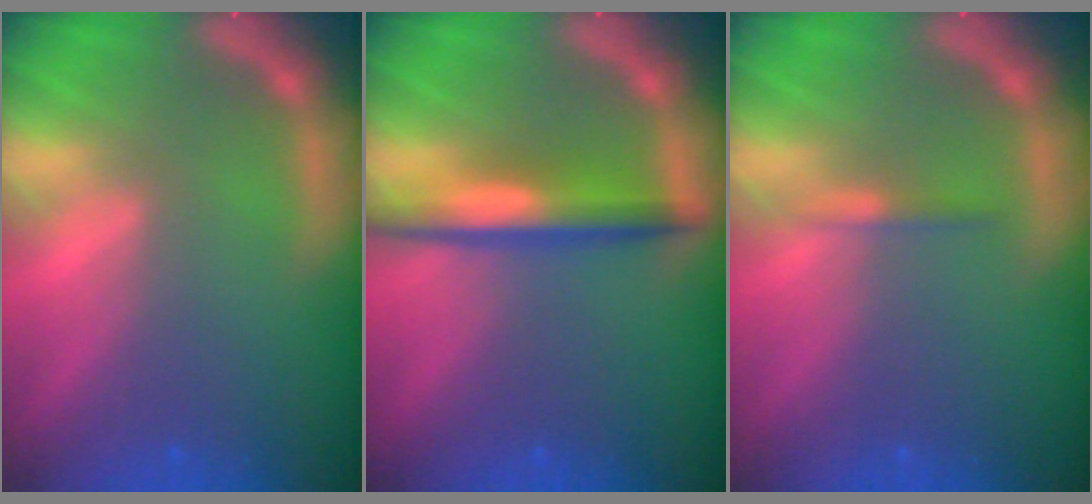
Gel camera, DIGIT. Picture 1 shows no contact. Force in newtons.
{"total": 4.5}
{"total": 0.9}